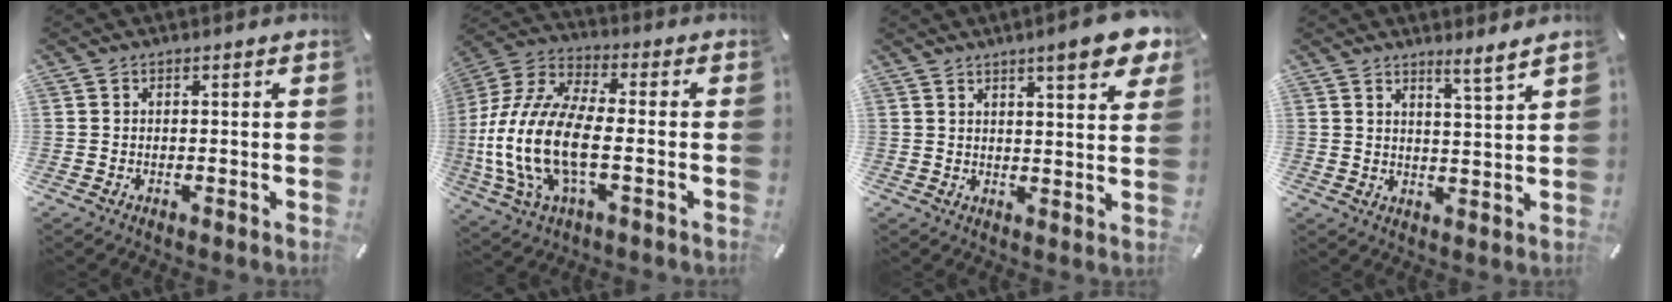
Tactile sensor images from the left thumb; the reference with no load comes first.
{"total": 16.8, "force": [-3.7, 8.0, 14.3], "torque": [-0.327, -0.011, -0.070]}
{"total": 8.7, "force": [5.8, 1.7, 6.2], "torque": [-0.084, -0.031, 0.092]}
{"total": 4.2, "force": [3.9, -0.7, 1.4], "torque": [-0.028, -0.029, 0.068]}